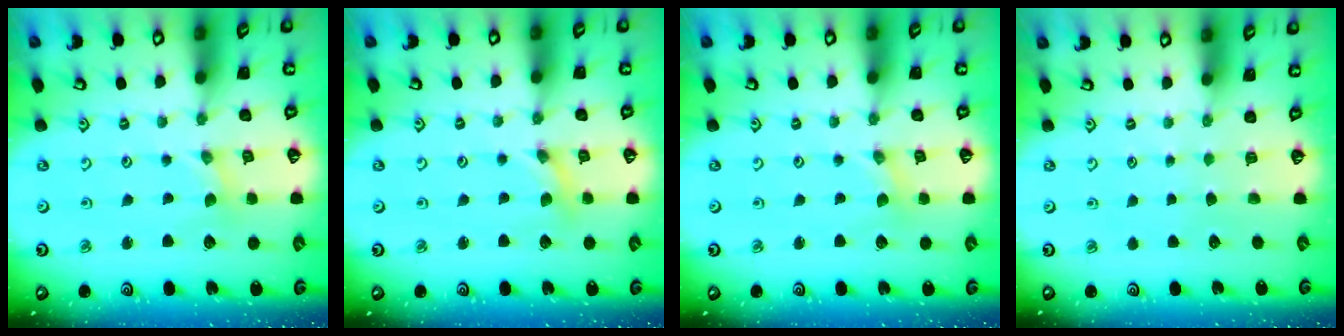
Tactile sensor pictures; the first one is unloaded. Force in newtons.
{"total": 1.1, "press": 1.1, "slide": 0.2}
{"total": 0.0}
{"total": 0.0}